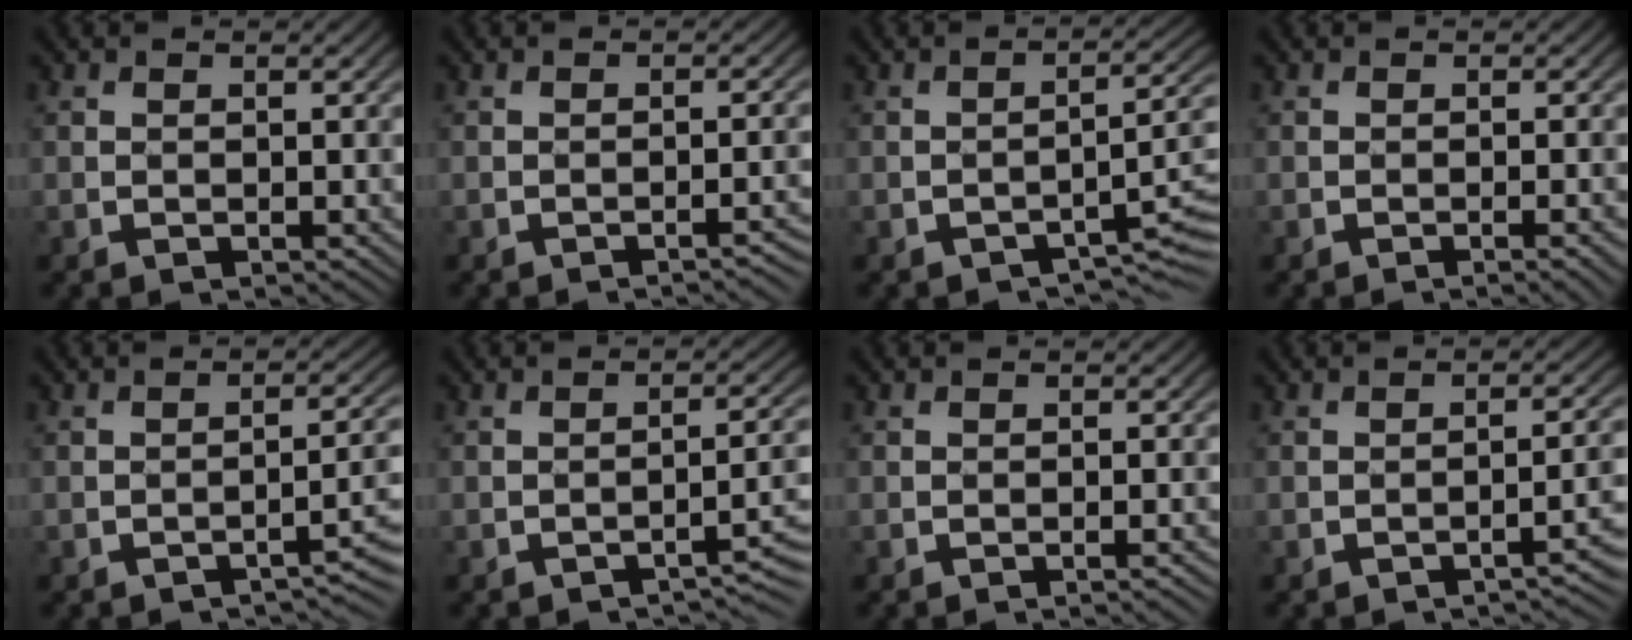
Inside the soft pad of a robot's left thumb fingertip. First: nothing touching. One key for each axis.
{"total": 2.9, "fx": -1.8, "fy": 0.6, "fz": 2.2, "tx": -0.018, "ty": 0.010, "tz": -0.030}
{"total": 4.5, "fx": -2.9, "fy": 1.3, "fz": 3.2, "tx": -0.041, "ty": 0.006, "tz": -0.043}
{"total": 2.4, "fx": -1.1, "fy": 0.3, "fz": 2.1, "tx": -0.025, "ty": 0.008, "tz": -0.021}
{"total": 4.6, "fx": -2.3, "fy": 1.2, "fz": 3.8, "tx": -0.044, "ty": 0.016, "tz": -0.040}
{"total": 4.3, "fx": -2.4, "fy": 1.0, "fz": 3.4, "tx": -0.040, "ty": 0.015, "tz": -0.041}
{"total": 1.1, "fx": -0.5, "fy": 0.2, "fz": 1.0, "tx": -0.005, "ty": 0.005, "tz": -0.013}
{"total": 4.6, "fx": -2.3, "fy": 1.1, "fz": 3.8, "tx": -0.039, "ty": 0.016, "tz": -0.038}